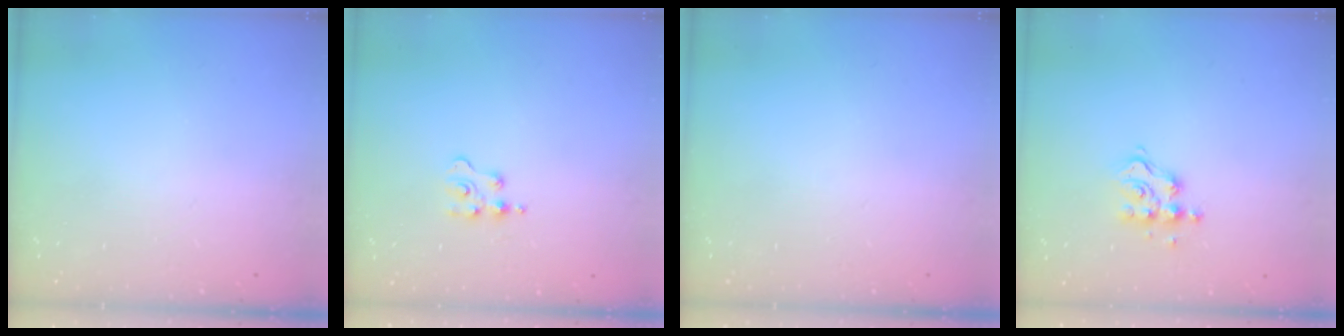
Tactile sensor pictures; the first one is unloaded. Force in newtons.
{"total": 2.5, "press": 2.4, "slide": 0.4}
{"total": 0.0}
{"total": 8.5, "press": 8.4, "slide": 0.6}